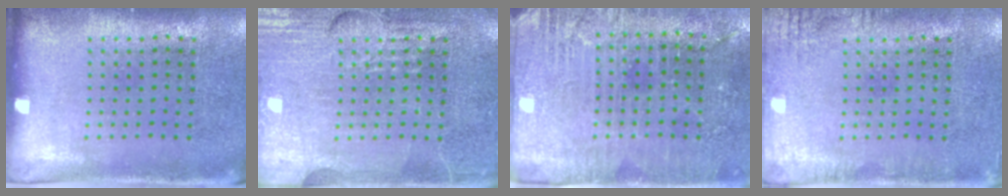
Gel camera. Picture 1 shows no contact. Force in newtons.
{"total": 5.4, "press": 5.3, "slide": 0.6}
{"total": 2.8, "press": 2.8, "slide": 0.4}
{"total": 2.0, "press": 2.0, "slide": 0.2}